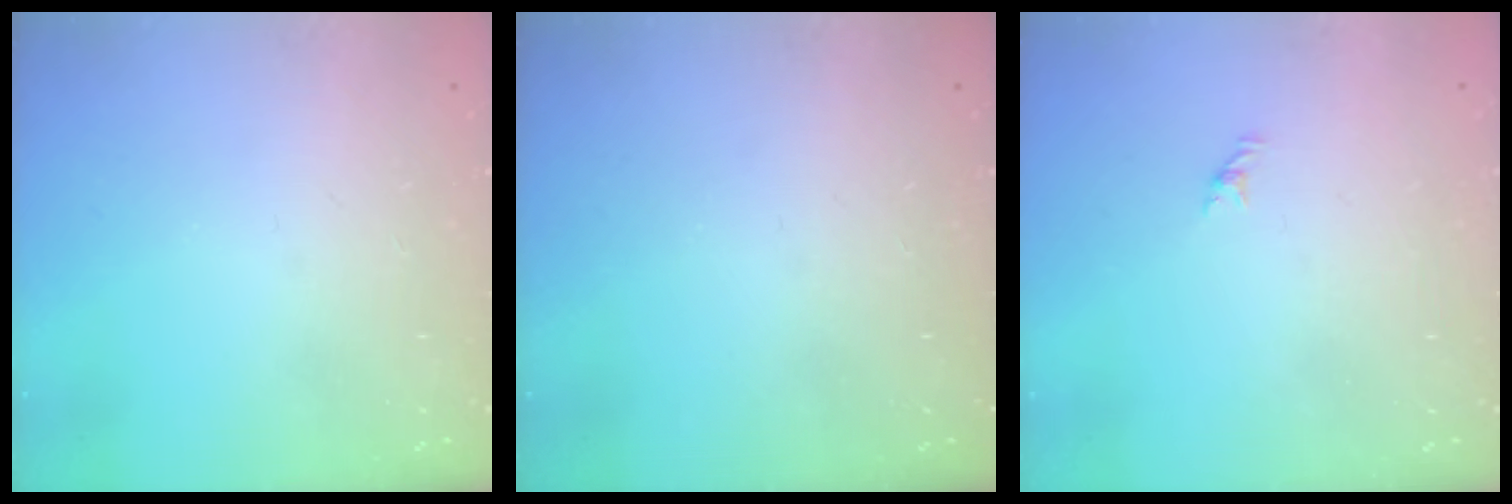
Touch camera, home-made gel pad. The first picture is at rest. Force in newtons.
{"total": 0.0}
{"total": 0.5, "press": 0.3, "slide": 0.4}